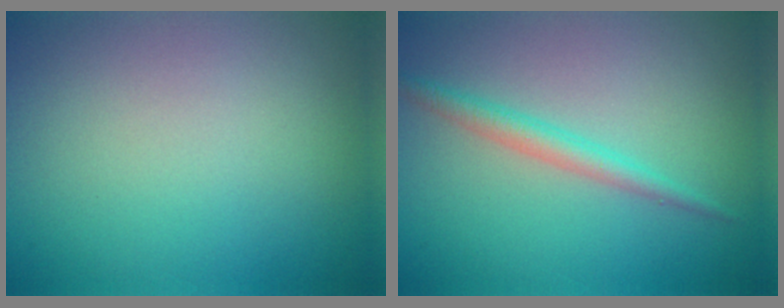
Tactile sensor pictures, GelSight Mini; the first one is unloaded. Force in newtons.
{"total": 2.0, "press": 2.0, "slide": 0.0}